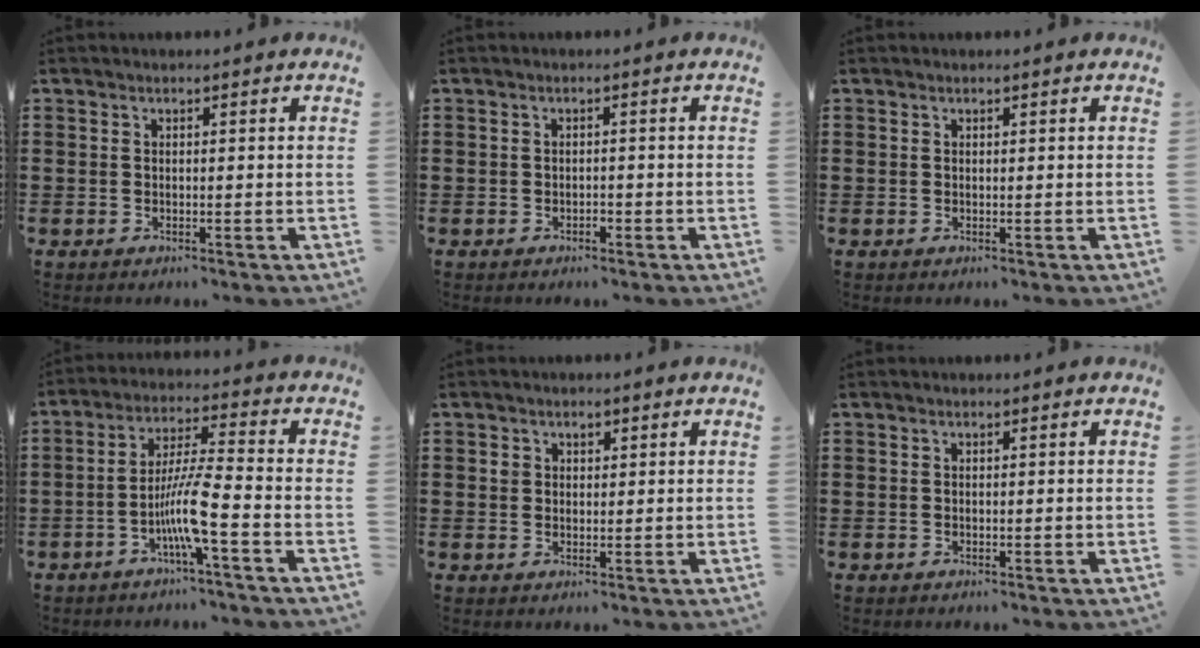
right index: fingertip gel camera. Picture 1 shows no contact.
{"total": 0.8, "force": [-0.6, 0.4, 0.3], "torque": [-0.009, 0.000, -0.013]}
{"total": 0.0}
{"total": 8.4, "force": [-3.5, 0.4, 7.6], "torque": [-0.155, -0.009, -0.071]}
{"total": 1.5, "force": [0.6, 1.2, 0.5], "torque": [-0.014, 0.009, 0.011]}
{"total": 0.0}